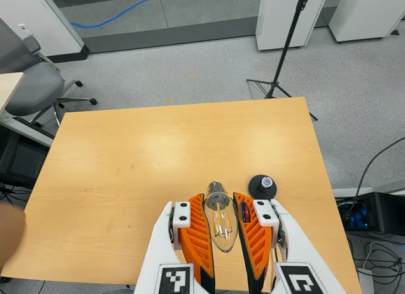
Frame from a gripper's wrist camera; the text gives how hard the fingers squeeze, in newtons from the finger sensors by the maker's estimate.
{"total": 23.3, "left": 25.4, "right": 21.2}